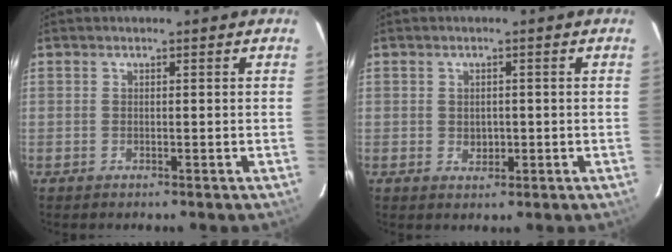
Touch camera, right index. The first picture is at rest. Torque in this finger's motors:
{"motor_torque": [0.02, 0.04, 0.04, 0.00]}